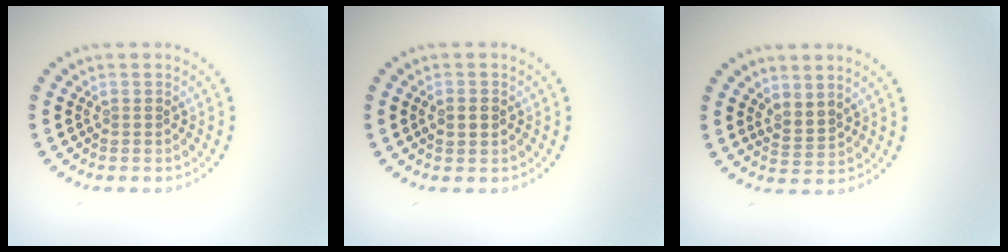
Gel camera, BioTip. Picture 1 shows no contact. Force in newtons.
{"total": 2.1, "press": 2.1, "slide": 0.2}
{"total": 1.8, "press": 1.3, "slide": 1.2}